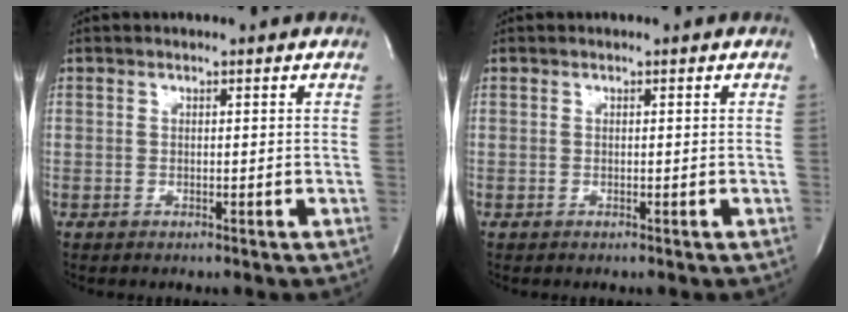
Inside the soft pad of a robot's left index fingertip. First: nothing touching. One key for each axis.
{"total": 0.0}